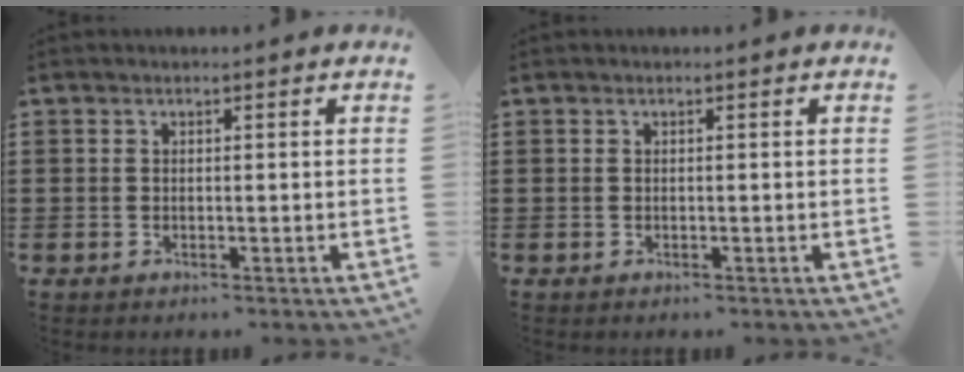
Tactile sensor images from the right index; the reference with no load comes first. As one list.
[{"total": 0.0}]